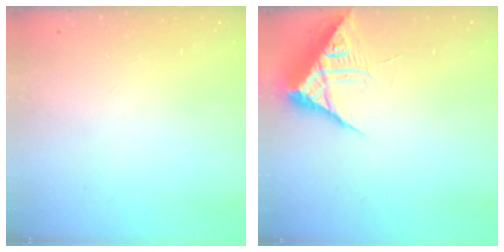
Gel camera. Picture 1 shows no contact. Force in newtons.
{"total": 8.2, "press": 8.2, "slide": 0.7}